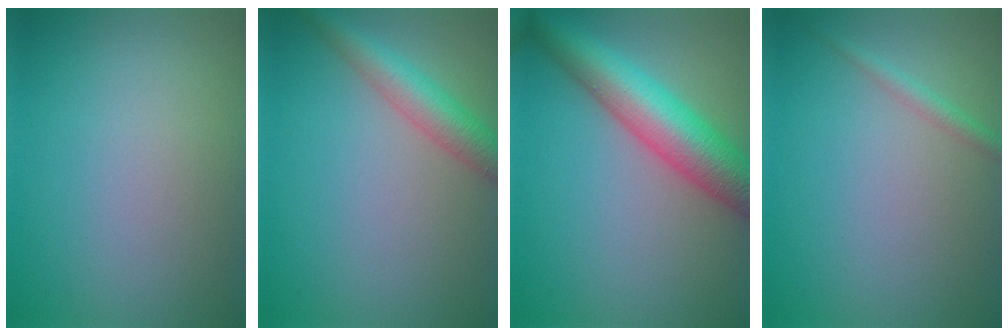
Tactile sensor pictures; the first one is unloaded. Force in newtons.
{"total": 4.4, "press": 4.4, "slide": 0.1}
{"total": 8.5, "press": 8.5, "slide": 0.2}
{"total": 1.4, "press": 1.4, "slide": 0.0}